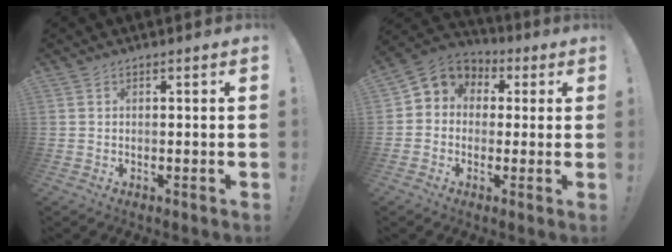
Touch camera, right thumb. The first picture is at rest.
{"total": 6.2, "force": [0.2, 5.8, 2.2], "torque": [-0.024, -0.001, 0.010]}